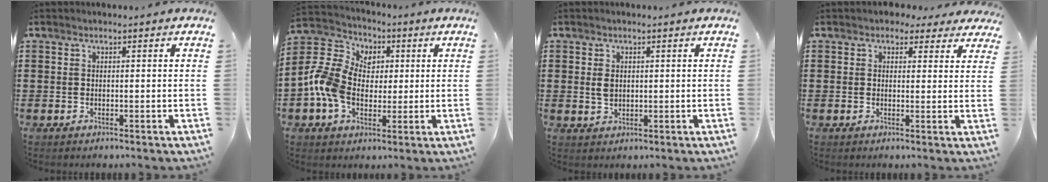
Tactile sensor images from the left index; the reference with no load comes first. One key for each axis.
{"total": 10.6, "fx": -0.9, "fy": 8.2, "fz": 6.7, "tx": -0.194, "ty": 0.004, "tz": -0.026}
{"total": 2.0, "fx": 0.4, "fy": 1.3, "fz": 1.5, "tx": -0.041, "ty": 0.002, "tz": 0.005}
{"total": 2.5, "fx": 1.7, "fy": 1.6, "fz": 0.7, "tx": -0.015, "ty": 0.005, "tz": 0.029}